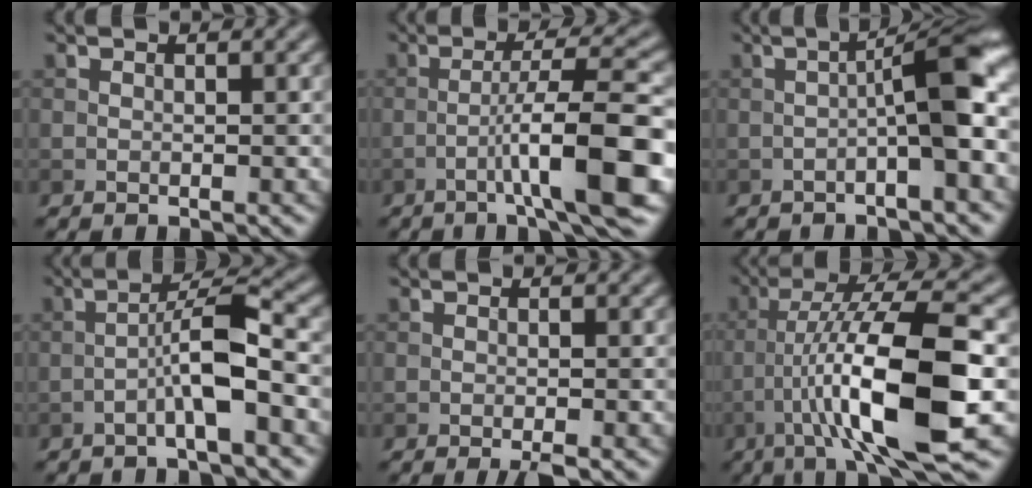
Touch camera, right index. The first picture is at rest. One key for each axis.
{"total": 8.7, "fx": -3.1, "fy": 0.8, "fz": 8.1, "tx": -0.121, "ty": 0.021, "tz": -0.051}
{"total": 5.9, "fx": -1.1, "fy": 0.7, "fz": 5.8, "tx": -0.088, "ty": 0.023, "tz": -0.024}
{"total": 4.9, "fx": -1.9, "fy": 0.5, "fz": 4.4, "tx": -0.075, "ty": 0.022, "tz": -0.040}
{"total": 1.6, "fx": -0.9, "fy": 0.2, "fz": 1.3, "tx": -0.018, "ty": -0.001, "tz": -0.016}
{"total": 12.3, "fx": -3.2, "fy": 2.2, "fz": 11.7, "tx": -0.199, "ty": 0.021, "tz": -0.052}